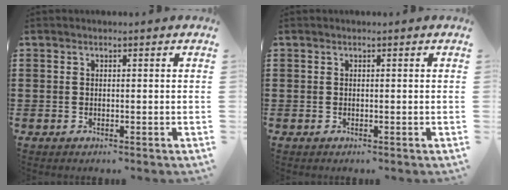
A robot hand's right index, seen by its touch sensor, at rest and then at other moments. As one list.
[{"total": 0.0}]